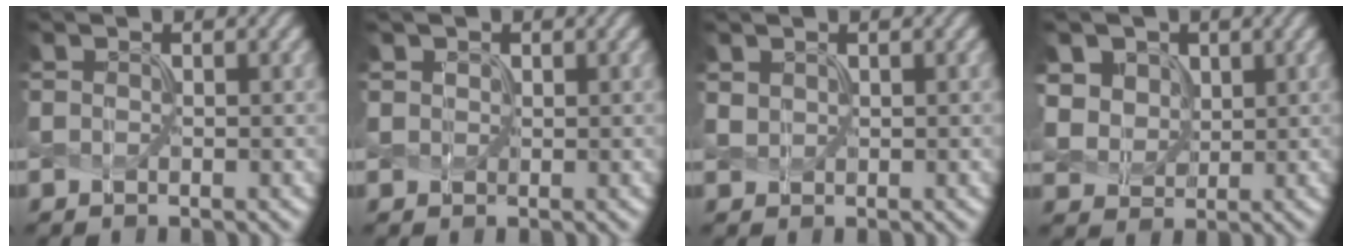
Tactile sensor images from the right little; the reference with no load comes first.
{"total": 0.9, "force": [0.1, 0.4, -0.8], "torque": [0.014, 0.001, 0.013]}
{"total": 0.6, "force": [0.5, 0.0, -0.3], "torque": [-0.002, 0.002, 0.023]}
{"total": 5.0, "force": [2.2, 4.2, 1.6], "torque": [-0.068, 0.011, 0.049]}